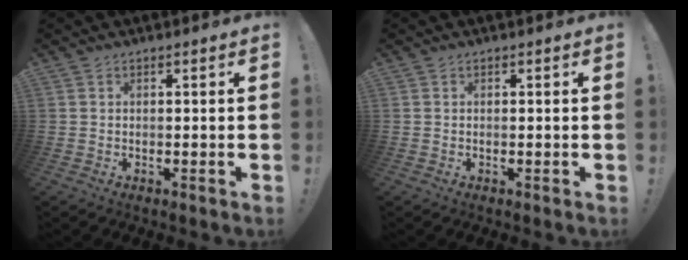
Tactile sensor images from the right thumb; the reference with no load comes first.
{"total": 0.0}